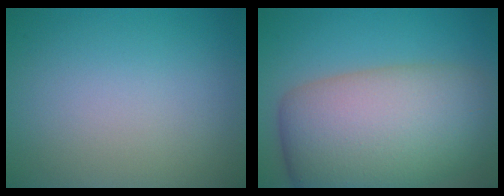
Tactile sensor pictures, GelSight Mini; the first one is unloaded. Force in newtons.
{"total": 12.7, "press": 12.7, "slide": 0.6}